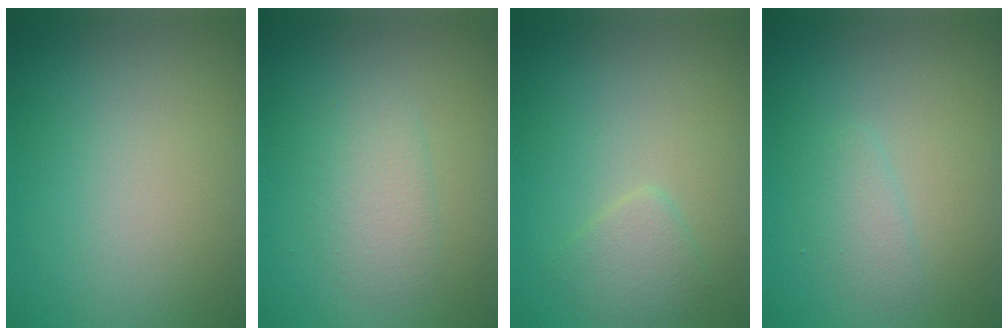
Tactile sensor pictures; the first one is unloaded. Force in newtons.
{"total": 2.1, "press": 2.1, "slide": 0.1}
{"total": 1.8, "press": 1.8, "slide": 0.1}
{"total": 1.4, "press": 1.4, "slide": 0.1}